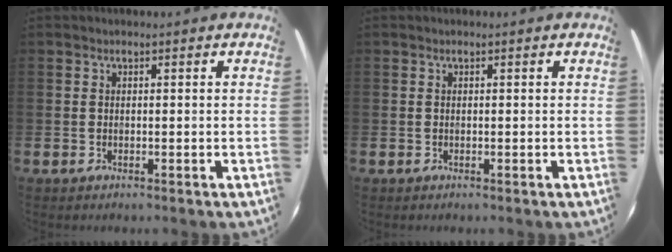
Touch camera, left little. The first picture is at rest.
{"total": 0.0}